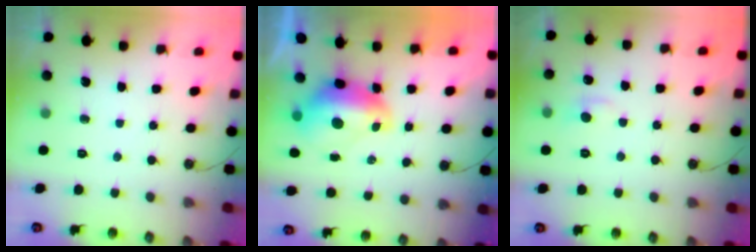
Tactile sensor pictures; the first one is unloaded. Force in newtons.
{"total": 3.0, "press": 2.9, "slide": 0.9}
{"total": 0.9, "press": 0.5, "slide": 0.7}